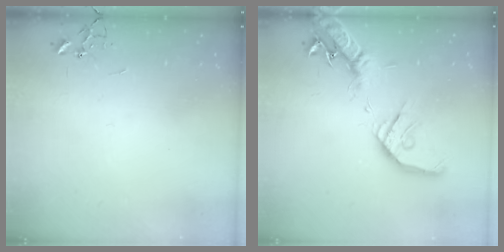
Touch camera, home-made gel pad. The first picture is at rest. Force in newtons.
{"total": 20.7, "press": 20.4, "slide": 3.6}